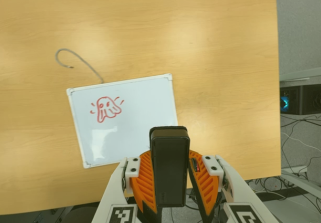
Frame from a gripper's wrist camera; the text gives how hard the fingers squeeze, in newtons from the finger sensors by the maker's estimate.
{"total": 8.0, "left": 6.6, "right": 9.3}